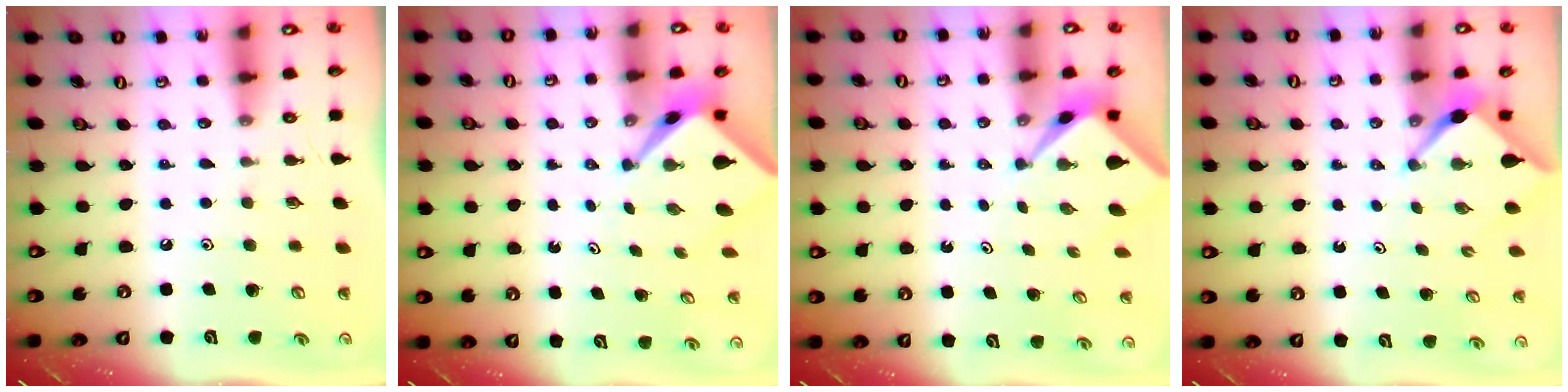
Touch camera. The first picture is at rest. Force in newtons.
{"total": 2.6, "press": 2.6, "slide": 0.2}
{"total": 1.7, "press": 1.7, "slide": 0.1}
{"total": 2.4, "press": 2.4, "slide": 0.2}